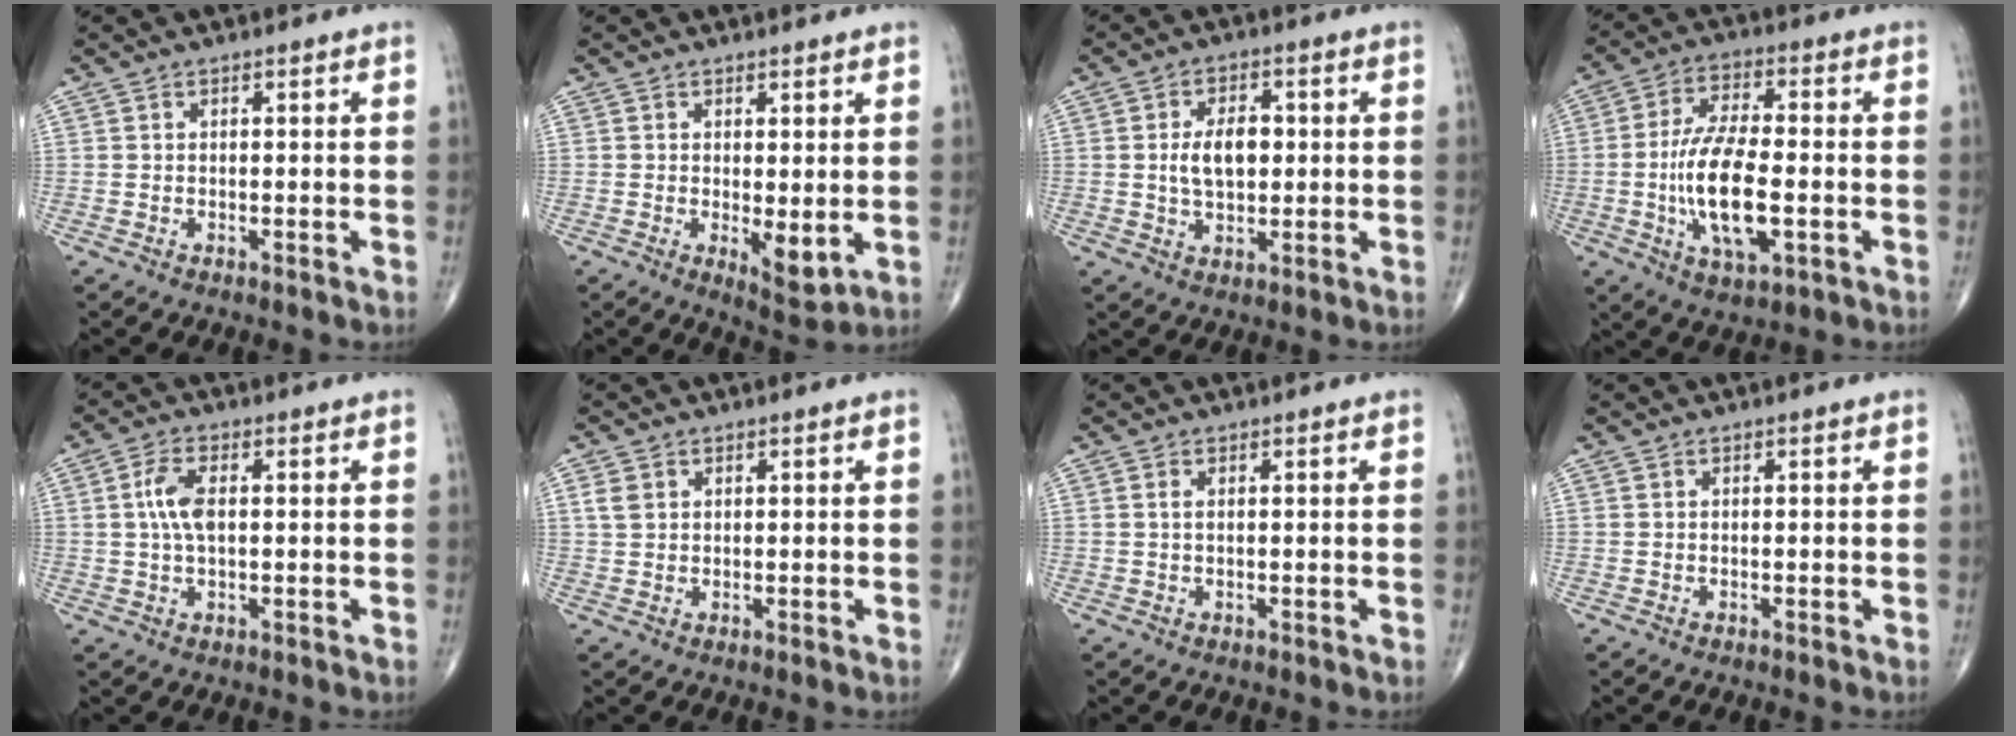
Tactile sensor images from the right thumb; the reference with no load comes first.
{"total": 5.0, "force": [-0.5, 1.9, 4.6], "torque": [-0.063, -0.017, -0.001]}
{"total": 7.5, "force": [0.5, 4.5, 6.0], "torque": [-0.090, 0.004, 0.008]}
{"total": 14.3, "force": [-2.7, 5.7, 12.9], "torque": [-0.240, 0.007, -0.047]}
{"total": 5.3, "force": [0.6, 2.5, 4.6], "torque": [-0.103, 0.006, 0.010]}
{"total": 2.6, "force": [1.0, 1.9, 1.4], "torque": [-0.026, 0.002, 0.023]}
{"total": 0.7, "force": [0.2, 0.3, 0.6], "torque": [-0.018, 0.002, 0.004]}
{"total": 0.0}